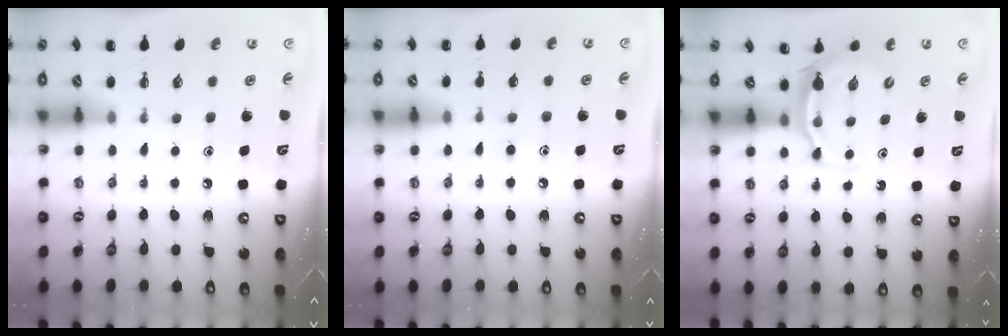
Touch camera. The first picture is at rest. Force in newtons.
{"total": 4.9, "press": 4.5, "slide": 1.8}
{"total": 4.8, "press": 4.8, "slide": 0.5}